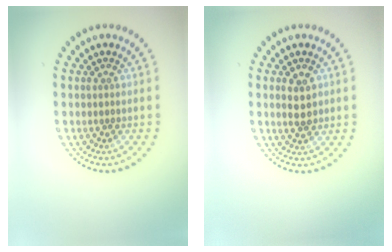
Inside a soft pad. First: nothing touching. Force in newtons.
{"total": 2.4, "press": 2.4, "slide": 0.3}